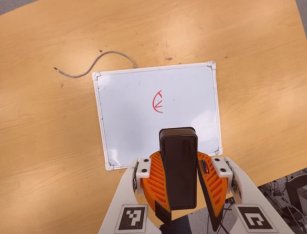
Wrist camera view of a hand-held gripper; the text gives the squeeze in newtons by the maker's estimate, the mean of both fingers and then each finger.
{"total": 9.7, "left": 9.6, "right": 9.7}